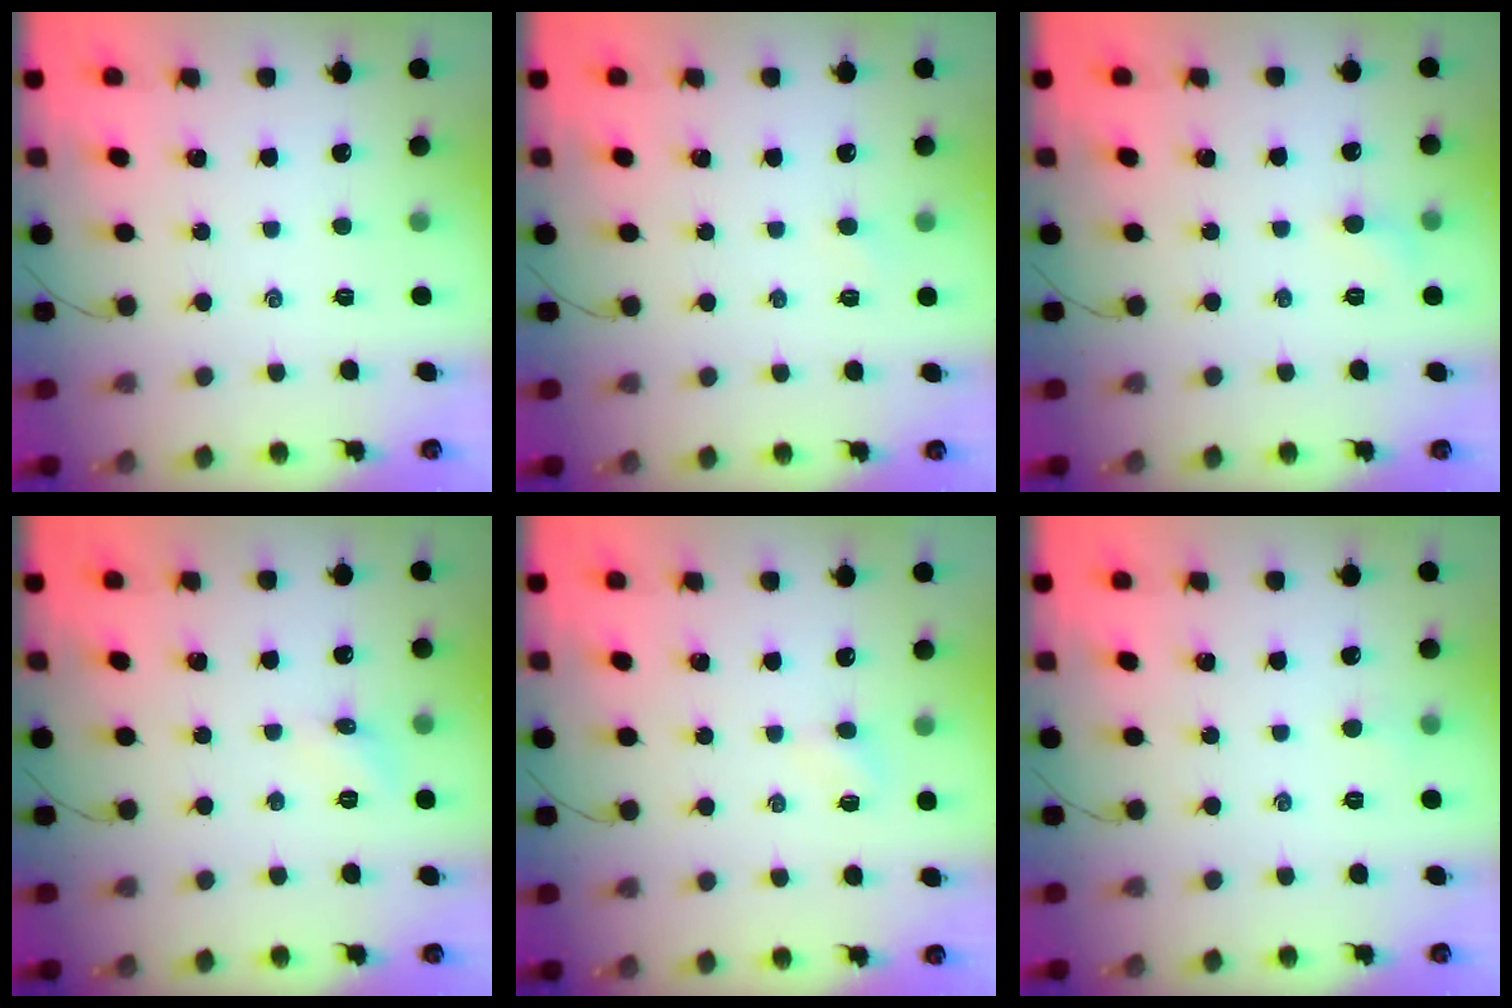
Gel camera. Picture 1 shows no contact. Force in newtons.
{"total": 1.5, "press": 1.4, "slide": 0.6}
{"total": 3.5, "press": 3.3, "slide": 1.2}
{"total": 5.1, "press": 4.8, "slide": 1.6}
{"total": 2.6, "press": 2.5, "slide": 0.9}
{"total": 2.4, "press": 2.3, "slide": 0.7}